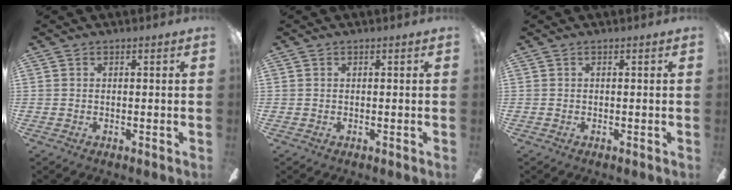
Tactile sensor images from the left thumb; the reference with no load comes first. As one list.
[{"total": 0.0}, {"total": 0.0}]